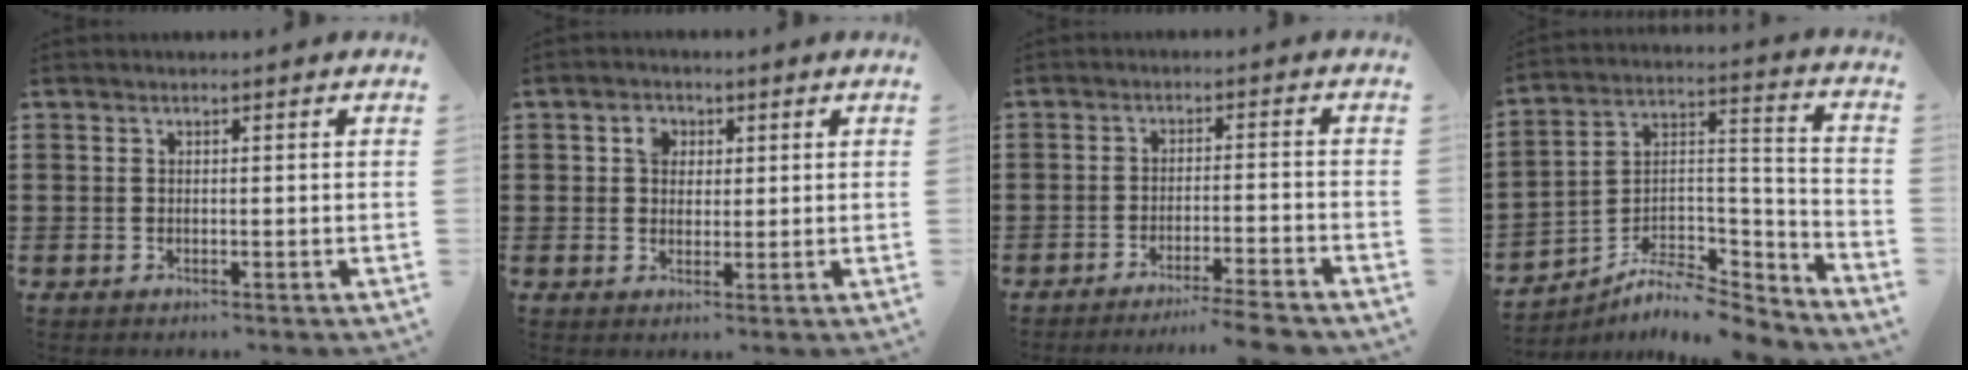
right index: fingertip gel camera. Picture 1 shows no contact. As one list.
[{"total": 3.0, "force": [1.2, 2.4, 1.4], "torque": [-0.038, 0.010, 0.020]}, {"total": 4.4, "force": [-4.0, -0.7, 1.5], "torque": [-0.026, -0.012, -0.080]}, {"total": 6.3, "force": [-5.5, 2.6, 1.9], "torque": [-0.035, 0.005, -0.105]}]